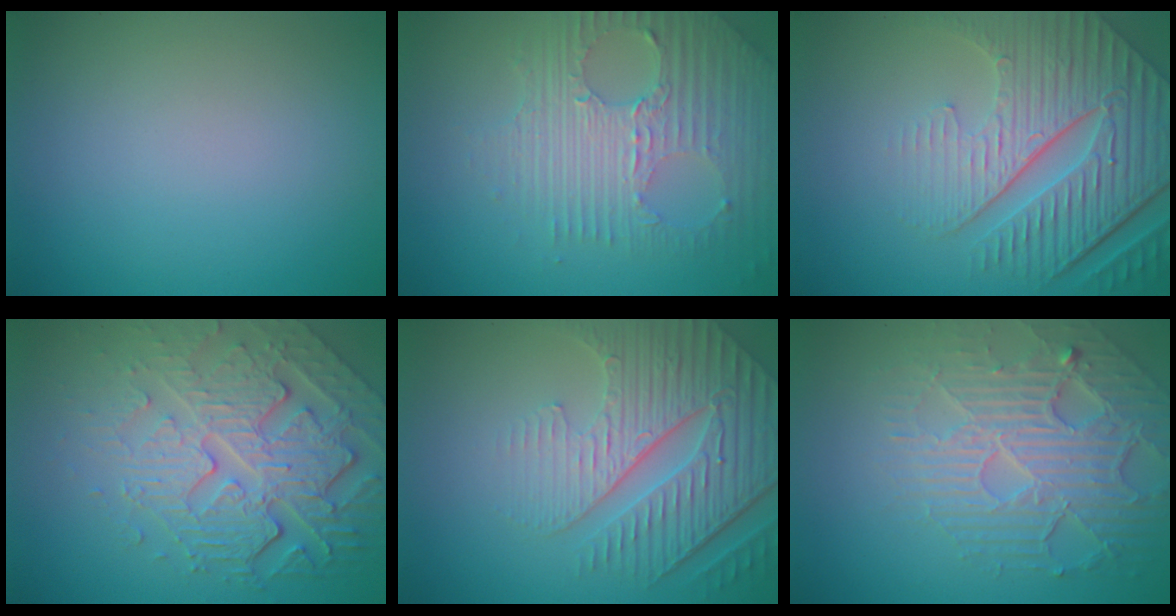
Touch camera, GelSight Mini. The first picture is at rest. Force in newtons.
{"total": 6.6, "press": 4.5, "slide": 4.9}
{"total": 8.7, "press": 6.1, "slide": 6.2}
{"total": 7.6, "press": 5.4, "slide": 5.4}
{"total": 7.0, "press": 5.4, "slide": 4.5}
{"total": 6.4, "press": 4.8, "slide": 4.3}